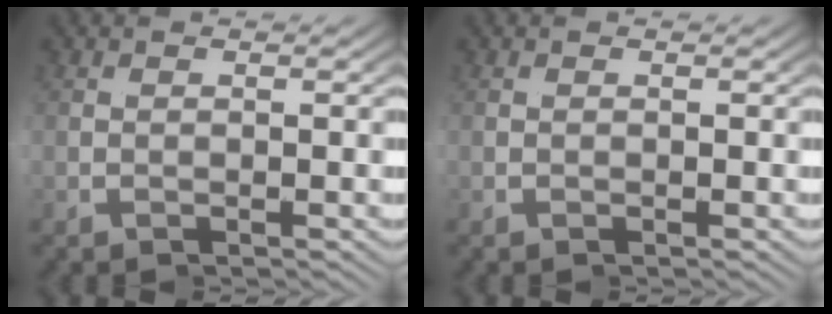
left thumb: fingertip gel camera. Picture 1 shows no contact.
{"total": 0.0}